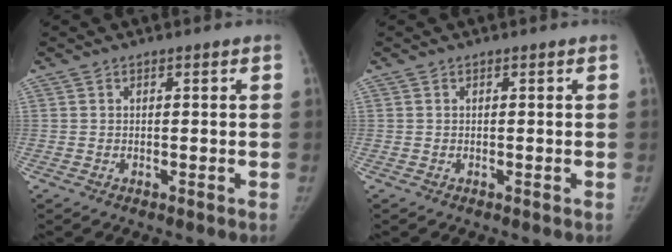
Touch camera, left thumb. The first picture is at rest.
{"total": 0.0}